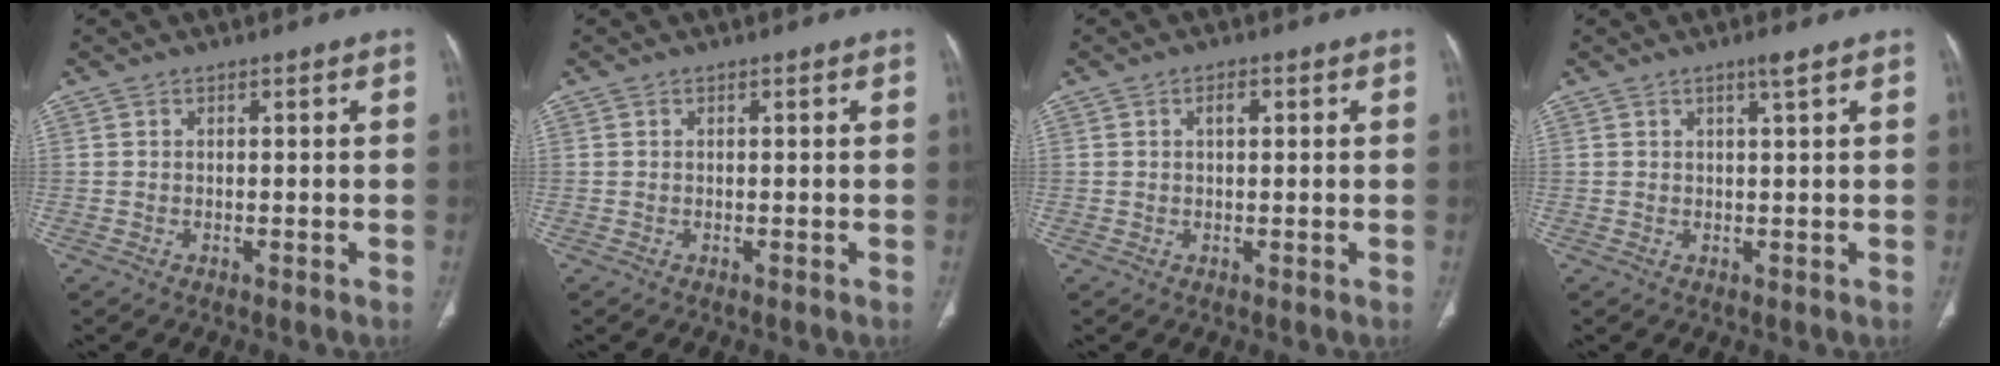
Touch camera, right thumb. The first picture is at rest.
{"total": 0.0}
{"total": 1.9, "force": [0.6, 1.0, 1.6], "torque": [-0.024, 0.003, 0.009]}
{"total": 1.8, "force": [1.1, -0.2, 1.4], "torque": [-0.025, -0.007, 0.019]}